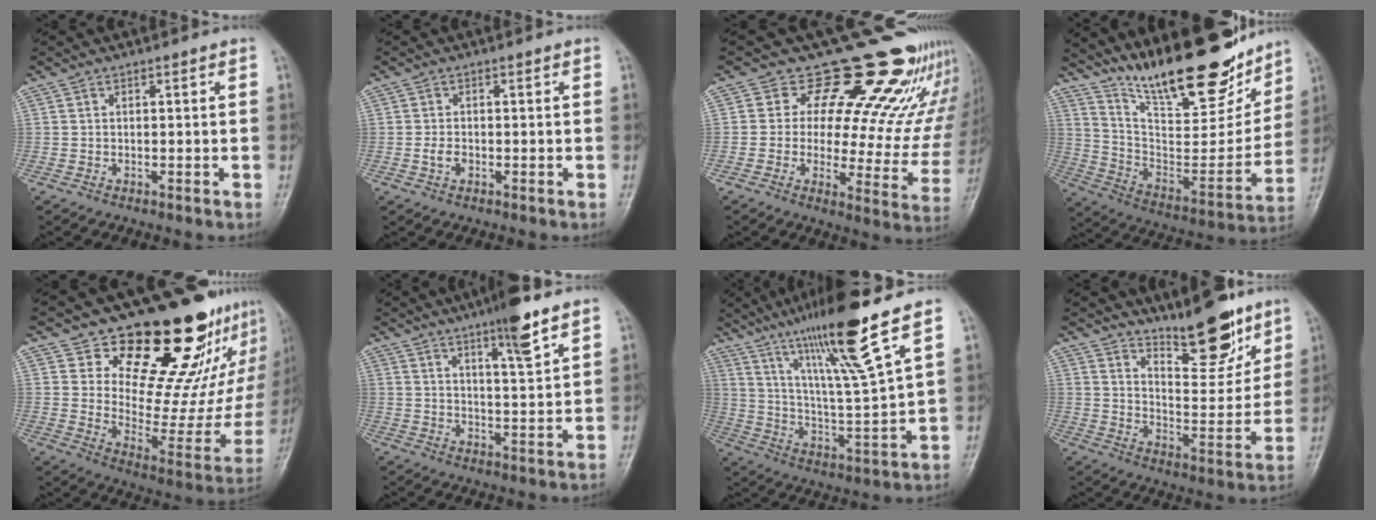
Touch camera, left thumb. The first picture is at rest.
{"total": 1.8, "force": [-0.4, 1.2, 1.2], "torque": [-0.021, 0.001, -0.009]}
{"total": 22.8, "force": [18.2, 8.9, 10.4], "torque": [-0.084, -0.124, 0.215]}
{"total": 25.1, "force": [19.0, 7.5, 14.7], "torque": [-0.184, -0.089, 0.316]}
{"total": 24.9, "force": [17.0, 11.6, 14.0], "torque": [-0.147, -0.112, 0.244]}
{"total": 8.6, "force": [5.7, 0.9, 6.4], "torque": [-0.098, -0.033, 0.090]}
{"total": 18.9, "force": [12.1, 0.8, 14.5], "torque": [-0.241, -0.056, 0.214]}
{"total": 13.9, "force": [10.6, 4.3, 7.8], "torque": [-0.079, -0.079, 0.174]}